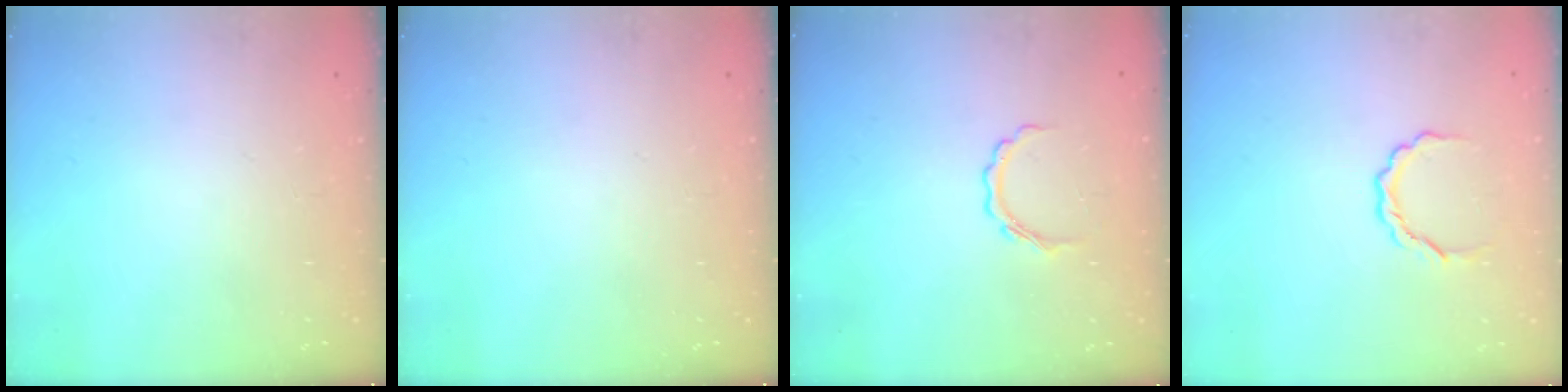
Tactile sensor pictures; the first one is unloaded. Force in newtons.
{"total": 0.0}
{"total": 4.3, "press": 4.3, "slide": 0.6}
{"total": 3.4, "press": 3.4, "slide": 0.2}